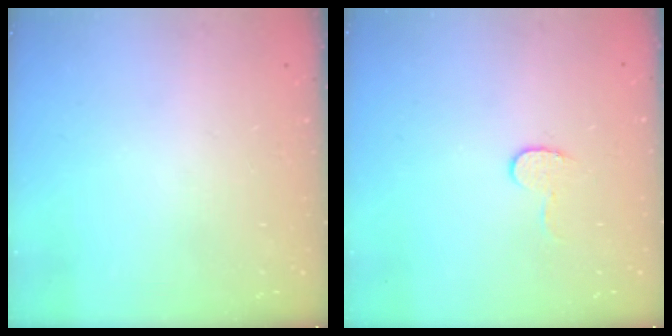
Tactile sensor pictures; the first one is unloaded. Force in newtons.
{"total": 6.2, "press": 6.1, "slide": 0.6}